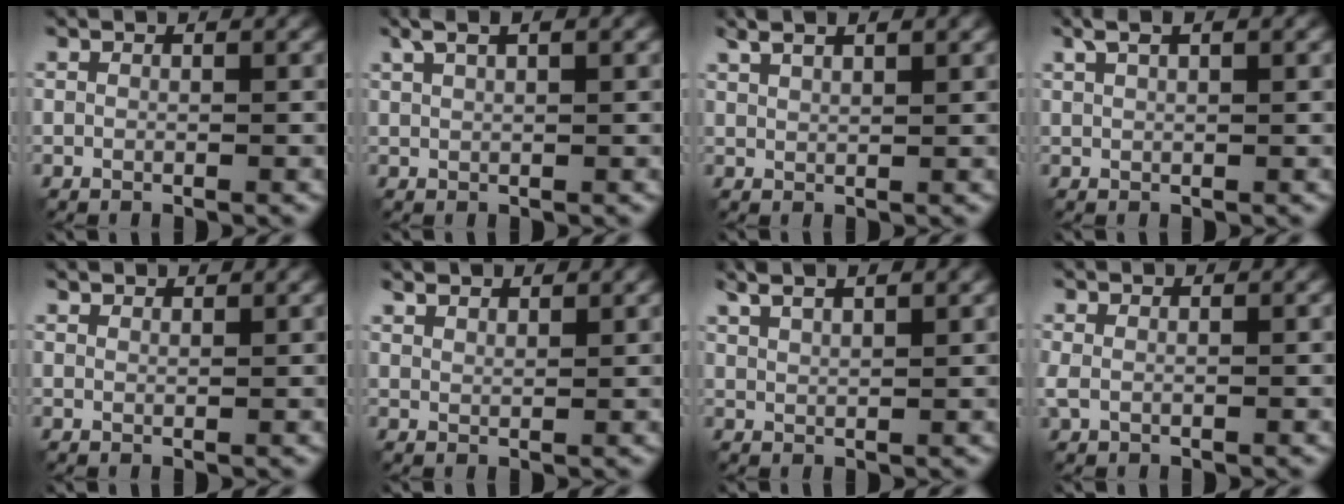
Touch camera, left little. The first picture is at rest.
{"total": 2.8, "force": [1.7, 0.7, 2.1], "torque": [-0.036, 0.001, 0.031]}
{"total": 3.9, "force": [2.6, 1.2, 2.7], "torque": [-0.040, 0.011, 0.033]}
{"total": 2.2, "force": [1.3, 0.6, 1.7], "torque": [-0.030, 0.003, 0.024]}
{"total": 1.4, "force": [1.3, 0.2, 0.3], "torque": [-0.012, 0.001, 0.020]}
{"total": 1.9, "force": [1.8, 0.4, 0.7], "torque": [-0.012, -0.001, 0.033]}
{"total": 5.0, "force": [3.2, 1.6, 3.4], "torque": [-0.048, 0.021, 0.035]}
{"total": 1.0, "force": [0.0, 0.6, 0.8], "torque": [-0.024, -0.001, -0.001]}